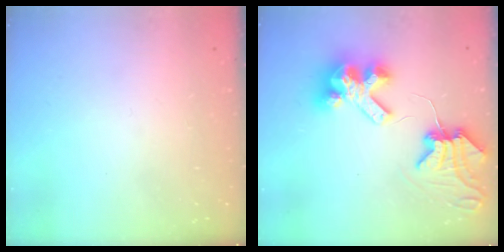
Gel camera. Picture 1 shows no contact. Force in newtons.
{"total": 10.2, "press": 10.1, "slide": 1.4}